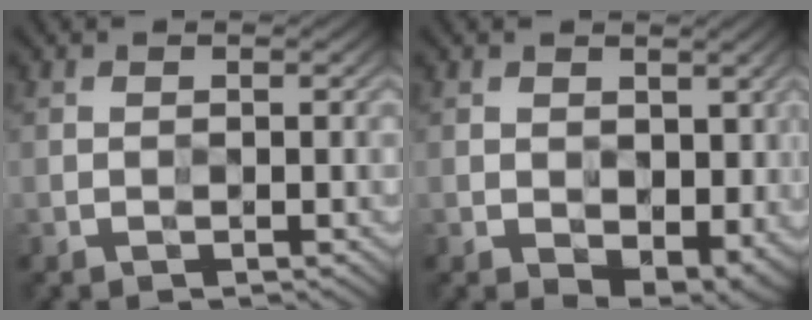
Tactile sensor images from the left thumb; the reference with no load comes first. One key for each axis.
{"total": 4.3, "fx": 0.3, "fy": 3.0, "fz": 3.0, "tx": -0.055, "ty": -0.019, "tz": 0.008}